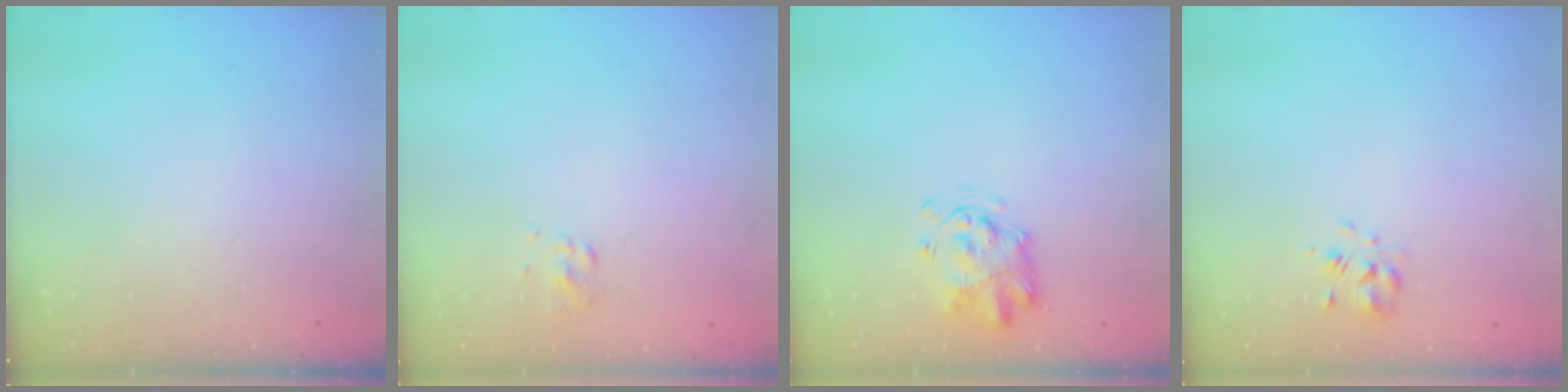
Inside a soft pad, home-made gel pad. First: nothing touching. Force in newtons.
{"total": 2.7, "press": 2.5, "slide": 0.8}
{"total": 3.1, "press": 3.0, "slide": 0.6}
{"total": 2.3, "press": 2.1, "slide": 1.0}